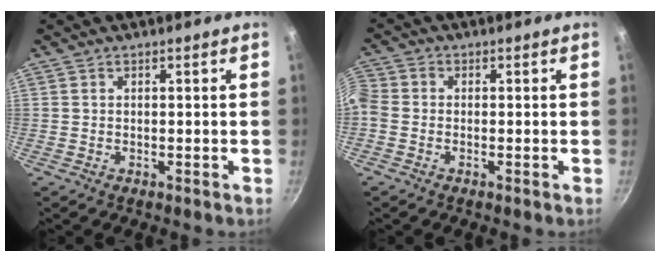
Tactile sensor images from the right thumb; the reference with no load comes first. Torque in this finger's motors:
{"motor_torque": [1.77, 2.64, 1.10, -0.81, 0.35]}